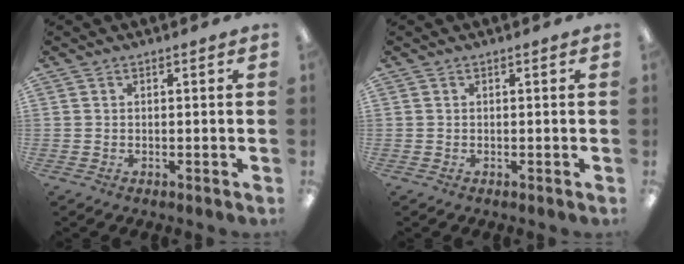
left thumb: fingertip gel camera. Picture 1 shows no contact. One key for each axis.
{"total": 0.0}